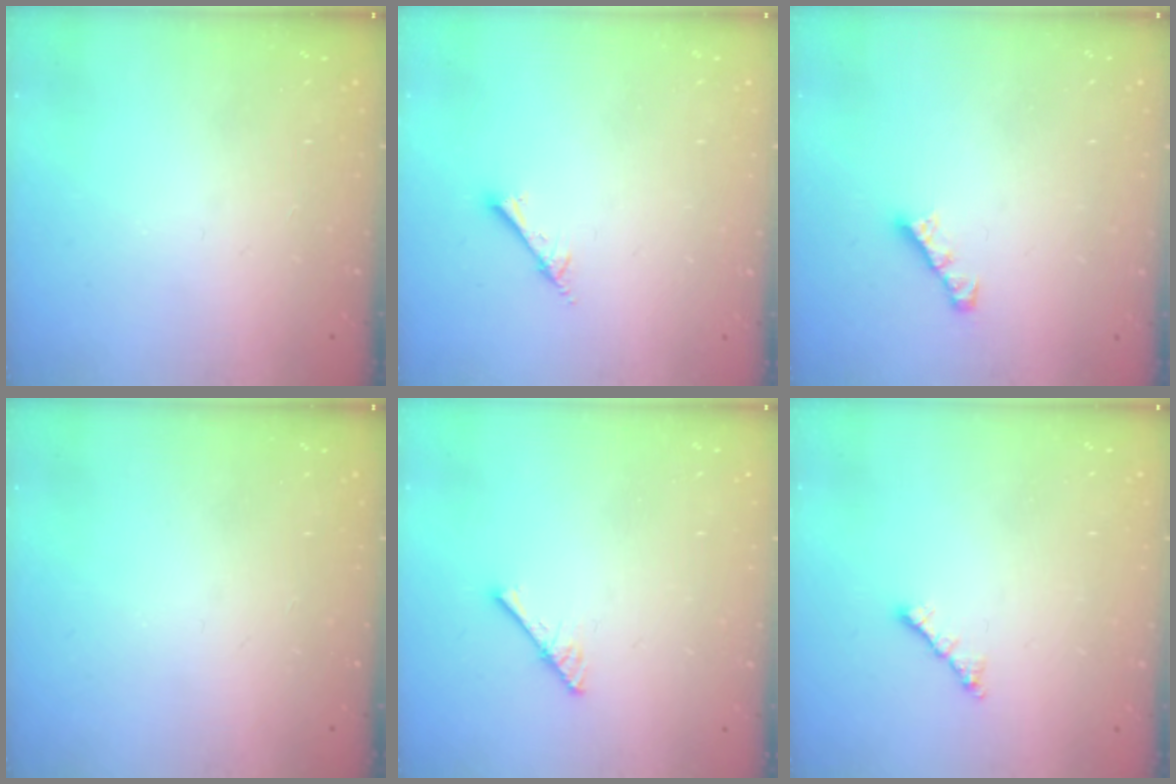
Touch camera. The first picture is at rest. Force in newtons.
{"total": 2.2, "press": 2.2, "slide": 0.3}
{"total": 3.0, "press": 3.0, "slide": 0.3}
{"total": 0.0}
{"total": 4.2, "press": 4.2, "slide": 0.4}
{"total": 1.8, "press": 1.8, "slide": 0.5}